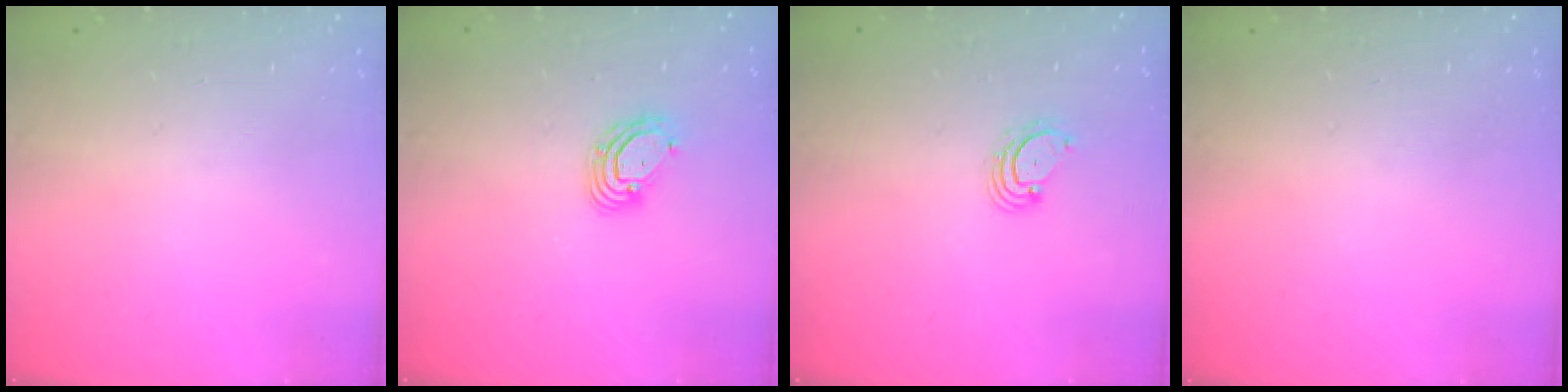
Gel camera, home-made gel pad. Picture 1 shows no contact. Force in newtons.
{"total": 6.2, "press": 6.1, "slide": 0.9}
{"total": 3.2, "press": 3.1, "slide": 0.4}
{"total": 0.0}